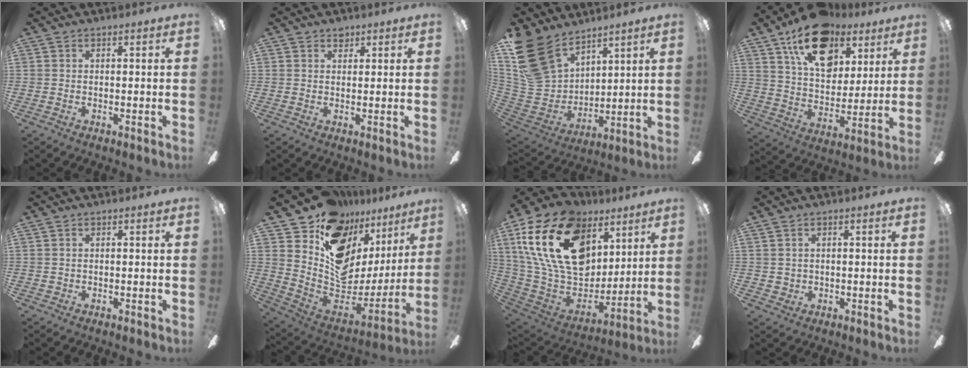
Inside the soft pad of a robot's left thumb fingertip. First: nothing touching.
{"total": 1.7, "force": [1.4, 1.0, 0.4], "torque": [-0.002, -0.002, 0.024]}
{"total": 19.3, "force": [12.9, 11.5, 8.6], "torque": [-0.218, -0.062, 0.251]}
{"total": 20.0, "force": [11.8, 11.9, 10.9], "torque": [-0.174, -0.050, 0.208]}
{"total": 0.0}
{"total": 16.2, "force": [9.9, 10.2, 7.8], "torque": [-0.124, -0.076, 0.186]}
{"total": 28.0, "force": [10.7, 17.8, 18.8], "torque": [-0.386, -0.031, 0.204]}
{"total": 1.7, "force": [0.7, 1.6, 0.1], "torque": [-0.005, 0.003, 0.011]}